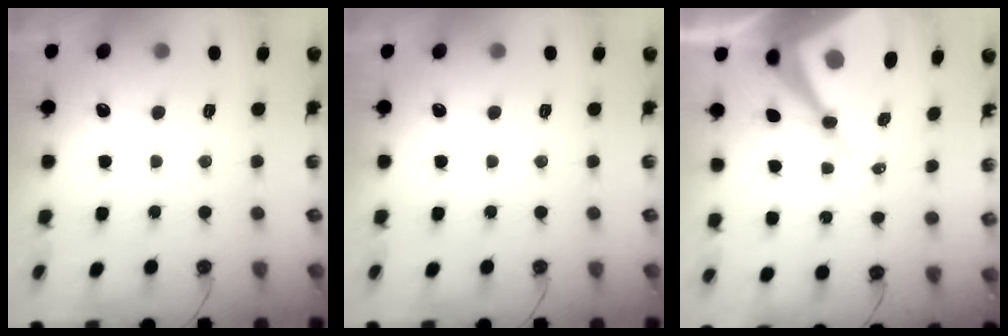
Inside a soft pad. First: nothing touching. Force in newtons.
{"total": 0.0}
{"total": 16.6, "press": 16.6, "slide": 1.6}